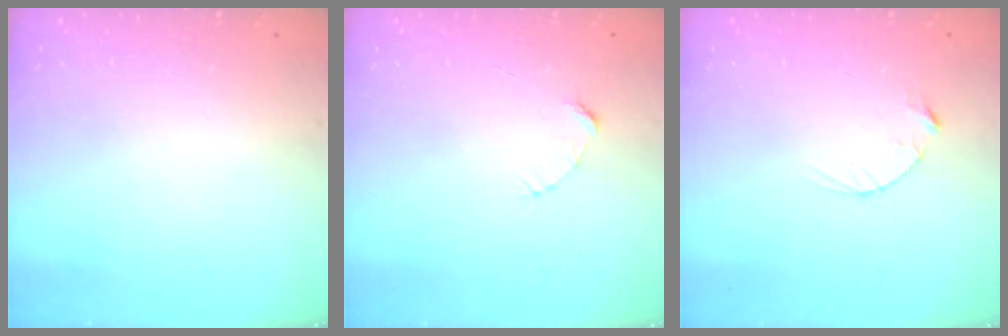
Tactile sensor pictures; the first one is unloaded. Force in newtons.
{"total": 2.4, "press": 2.4, "slide": 0.2}
{"total": 2.5, "press": 2.5, "slide": 0.4}